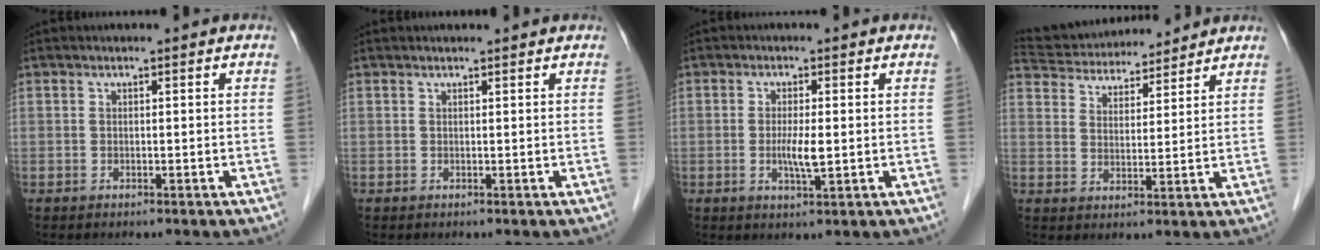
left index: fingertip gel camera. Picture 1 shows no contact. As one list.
[{"total": 1.6, "force": [1.5, 0.1, 0.5], "torque": [-0.009, 0.013, 0.021]}, {"total": 3.5, "force": [-0.4, 0.5, 3.4], "torque": [-0.069, -0.009, -0.006]}, {"total": 13.9, "force": [12.9, 3.2, 3.9], "torque": [-0.070, 0.034, 0.210]}]